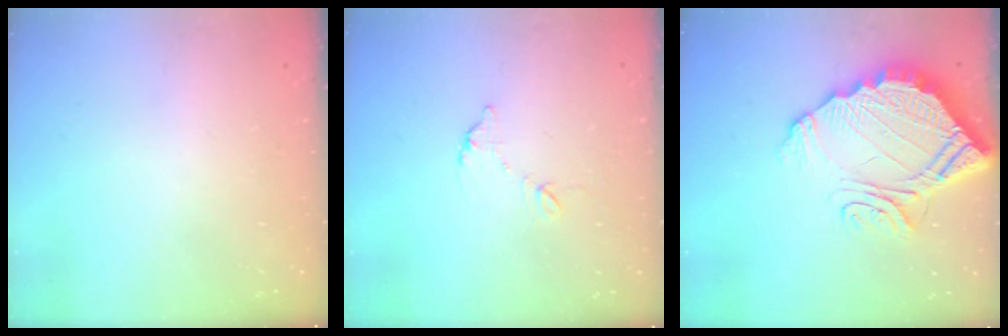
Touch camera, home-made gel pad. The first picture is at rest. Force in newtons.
{"total": 6.2, "press": 6.2, "slide": 0.4}
{"total": 17.1, "press": 17.0, "slide": 1.5}